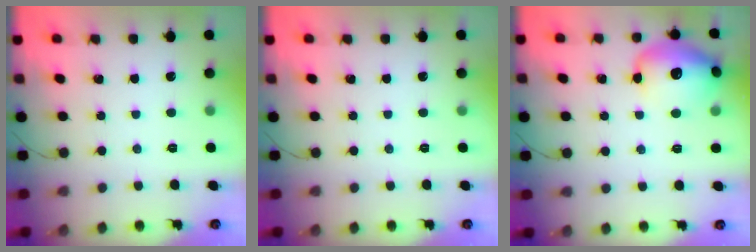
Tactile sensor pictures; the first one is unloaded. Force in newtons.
{"total": 0.0}
{"total": 15.4, "press": 15.3, "slide": 2.4}